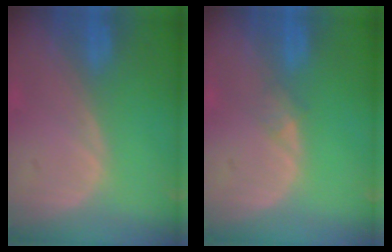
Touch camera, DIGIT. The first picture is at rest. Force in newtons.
{"total": 1.1, "press": 1.0, "slide": 0.1}